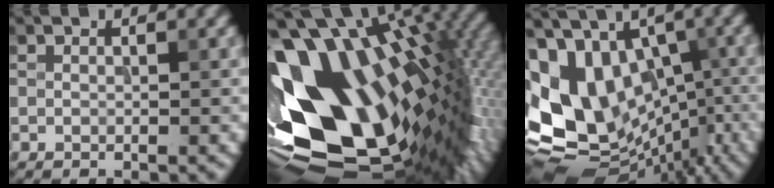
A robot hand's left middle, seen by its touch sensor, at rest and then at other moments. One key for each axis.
{"total": 19.1, "fx": 0.8, "fy": 11.0, "fz": 15.5, "tx": -0.289, "ty": -0.031, "tz": 0.023}
{"total": 15.4, "fx": -1.4, "fy": 11.2, "fz": 10.6, "tx": -0.179, "ty": 0.011, "tz": 0.003}